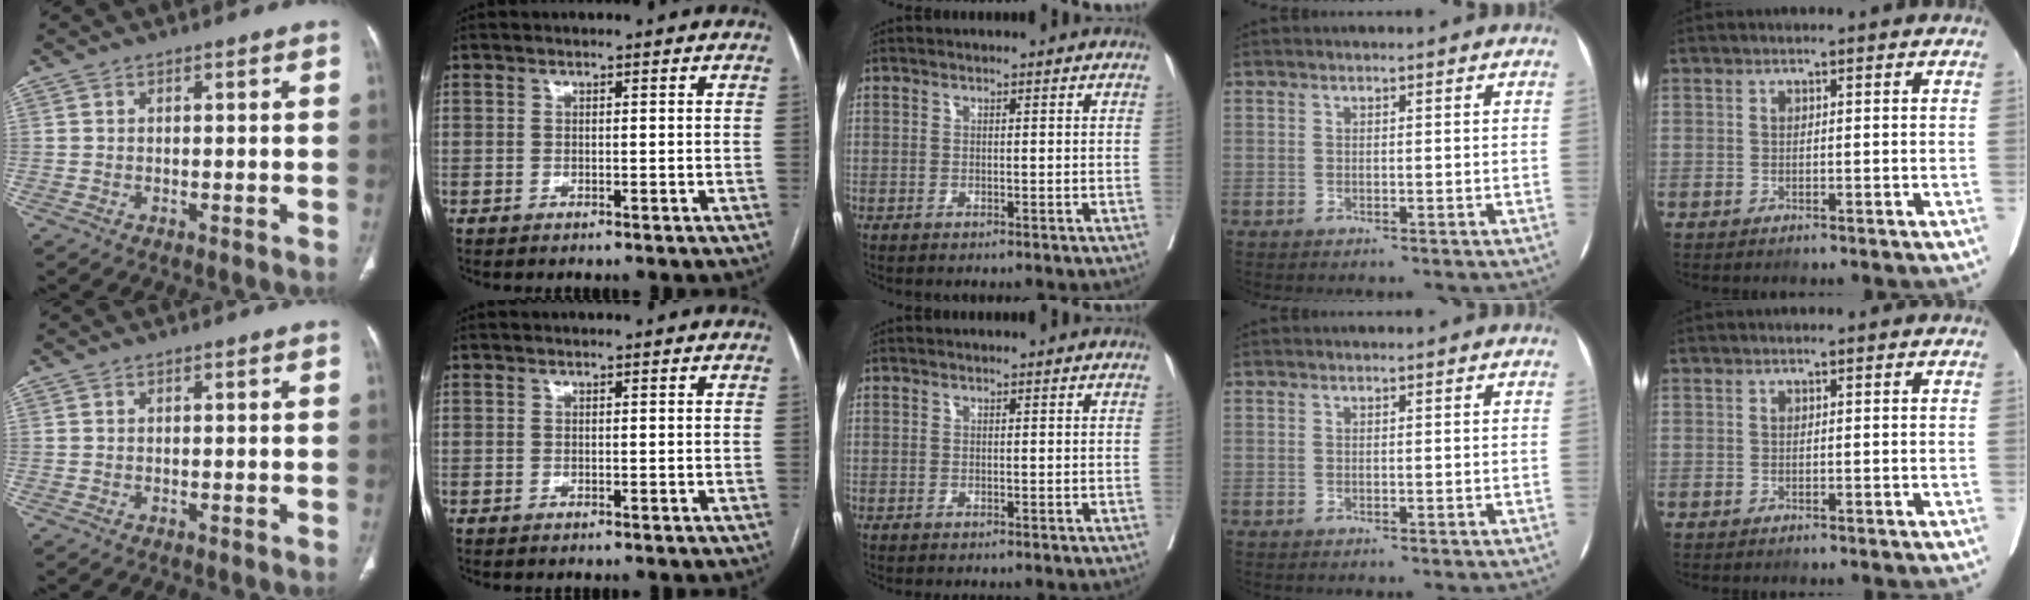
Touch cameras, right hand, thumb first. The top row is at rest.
{}